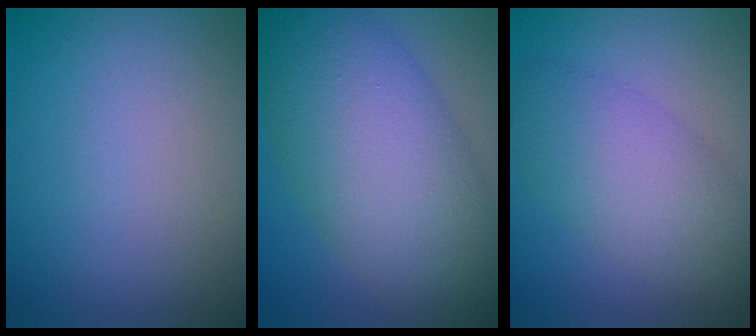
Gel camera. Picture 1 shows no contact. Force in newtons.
{"total": 11.0, "press": 11.0, "slide": 0.4}
{"total": 5.4, "press": 5.4, "slide": 0.1}